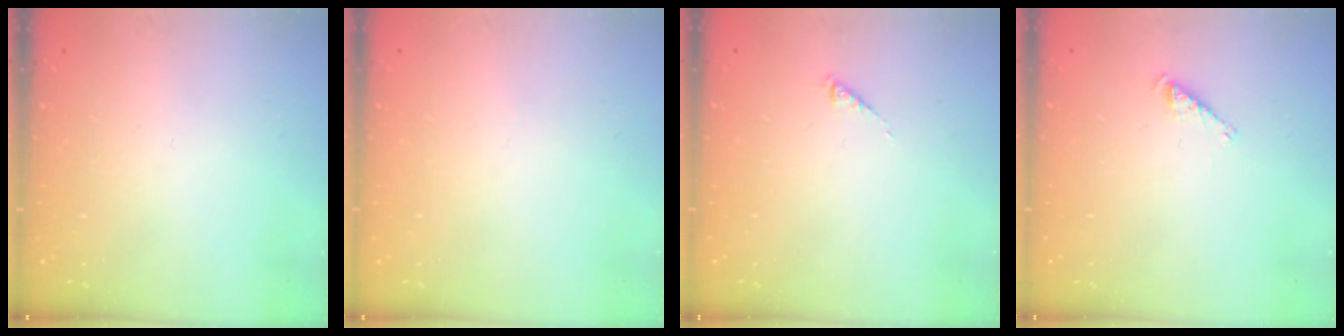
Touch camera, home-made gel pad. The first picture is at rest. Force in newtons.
{"total": 0.0}
{"total": 0.0}
{"total": 2.3, "press": 2.2, "slide": 0.4}